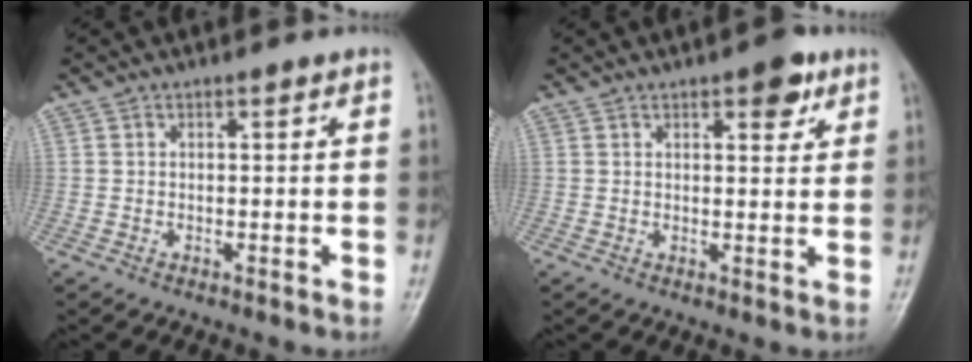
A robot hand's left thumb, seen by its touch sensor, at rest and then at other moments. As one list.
[{"total": 4.6, "force": [2.6, 2.0, 3.2], "torque": [-0.027, -0.010, 0.031]}]